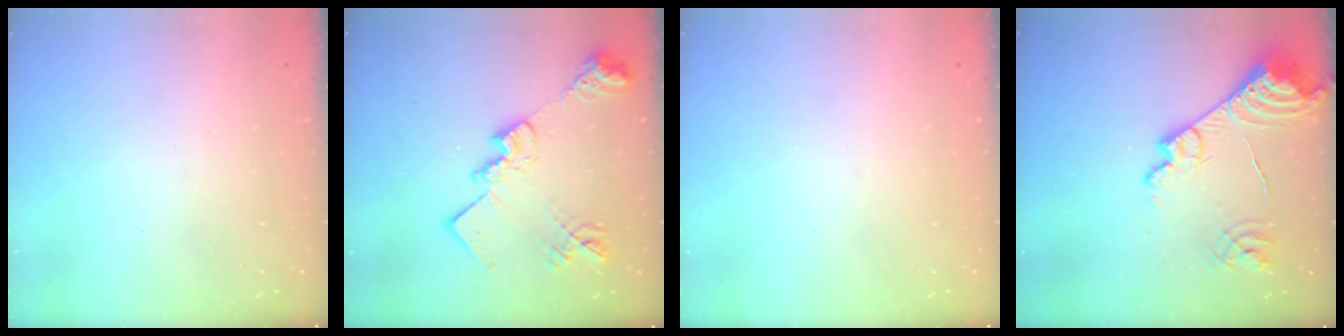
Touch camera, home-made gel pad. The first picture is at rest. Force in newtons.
{"total": 19.7, "press": 19.7, "slide": 1.4}
{"total": 0.0}
{"total": 17.3, "press": 17.2, "slide": 1.8}